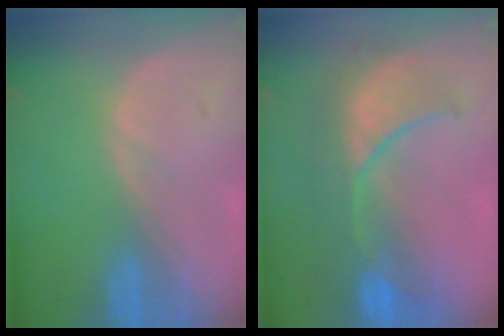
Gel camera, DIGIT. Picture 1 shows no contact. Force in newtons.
{"total": 10.3, "press": 9.1, "slide": 4.8}